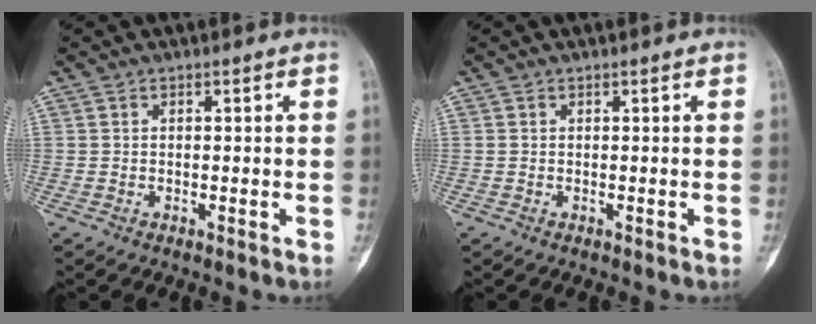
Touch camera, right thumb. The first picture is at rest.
{"total": 0.0}